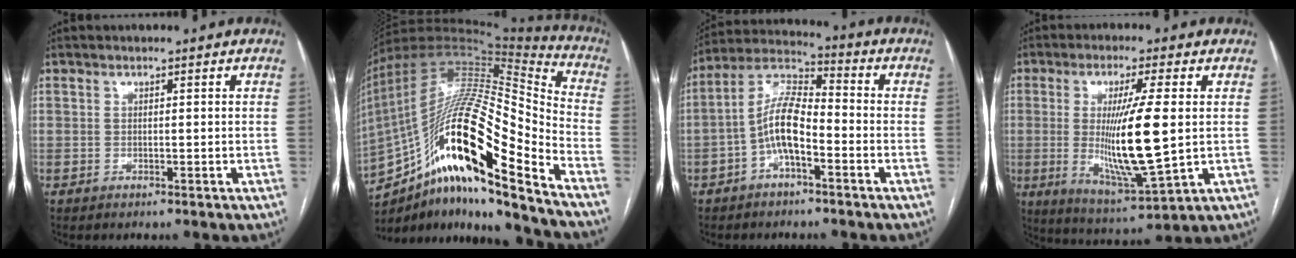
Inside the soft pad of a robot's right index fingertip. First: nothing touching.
{"total": 27.5, "force": [-14.6, 4.4, 22.8], "torque": [-0.401, 0.006, -0.253]}
{"total": 9.3, "force": [-3.0, 3.1, 8.3], "torque": [-0.172, 0.025, -0.057]}
{"total": 13.9, "force": [0.2, 0.8, 13.9], "torque": [-0.263, -0.026, 0.008]}